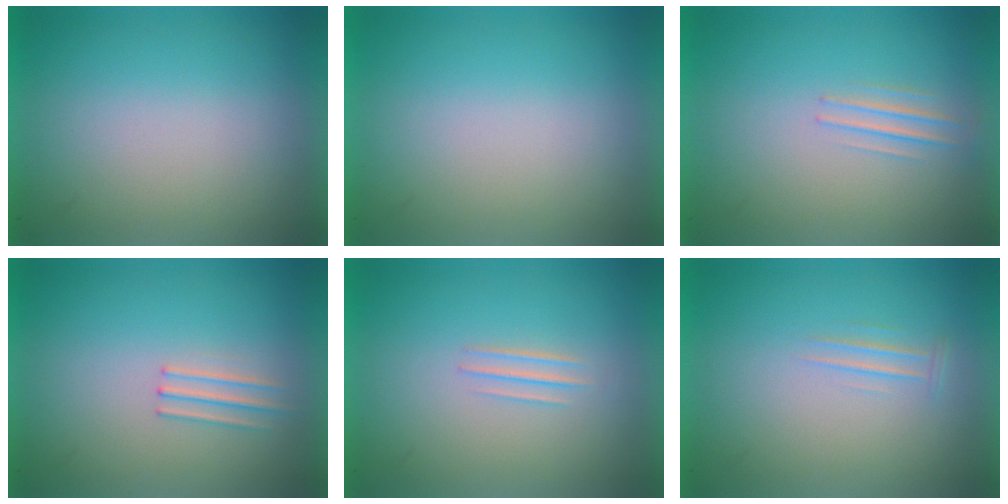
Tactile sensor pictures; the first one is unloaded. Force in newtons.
{"total": 0.0}
{"total": 1.3}
{"total": 1.2}
{"total": 1.0}
{"total": 1.0}